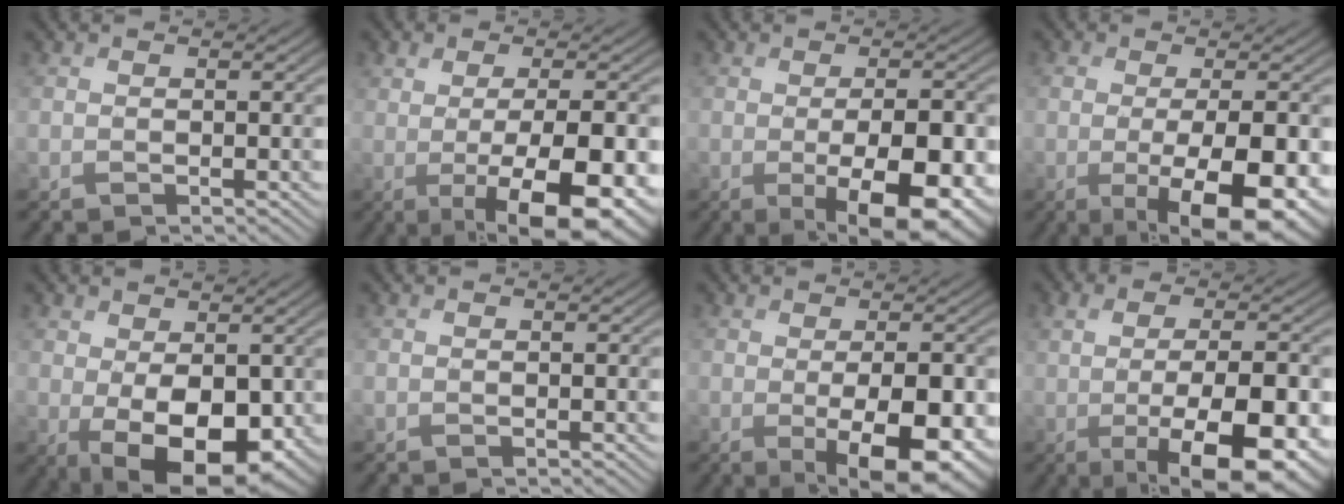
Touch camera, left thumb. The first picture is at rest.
{"total": 11.2, "force": [-2.0, 4.1, 10.2], "torque": [-0.134, -0.009, -0.019]}
{"total": 10.0, "force": [-2.7, 4.0, 8.7], "torque": [-0.121, -0.017, -0.027]}
{"total": 11.0, "force": [-2.5, 4.3, 9.8], "torque": [-0.143, -0.019, -0.024]}
{"total": 11.1, "force": [-1.7, 6.6, 8.8], "torque": [-0.157, -0.031, -0.013]}
{"total": 0.0}
{"total": 9.1, "force": [-1.9, 3.6, 8.2], "torque": [-0.114, -0.013, -0.016]}
{"total": 13.4, "force": [-2.9, 5.4, 11.9], "torque": [-0.174, -0.013, -0.037]}